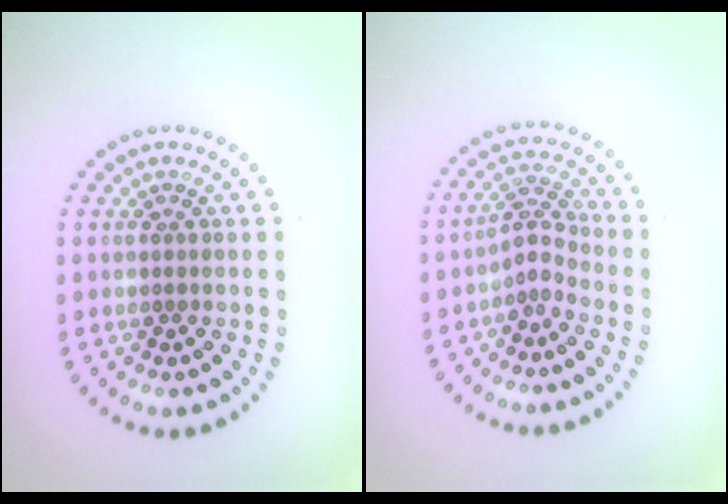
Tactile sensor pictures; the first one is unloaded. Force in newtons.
{"total": 2.1, "press": 1.5, "slide": 1.5}